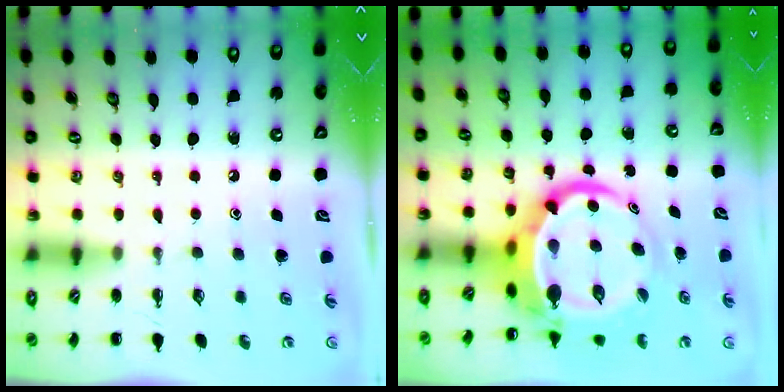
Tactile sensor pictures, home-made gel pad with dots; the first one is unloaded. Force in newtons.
{"total": 13.3, "press": 12.9, "slide": 3.2}